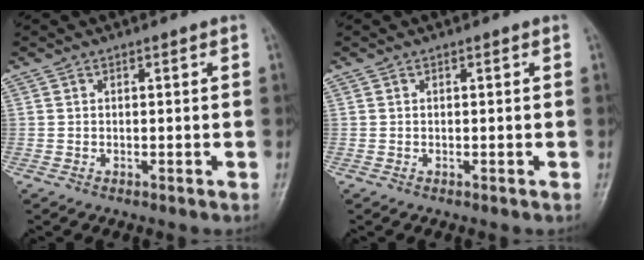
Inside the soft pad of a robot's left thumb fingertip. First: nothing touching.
{"total": 0.0}